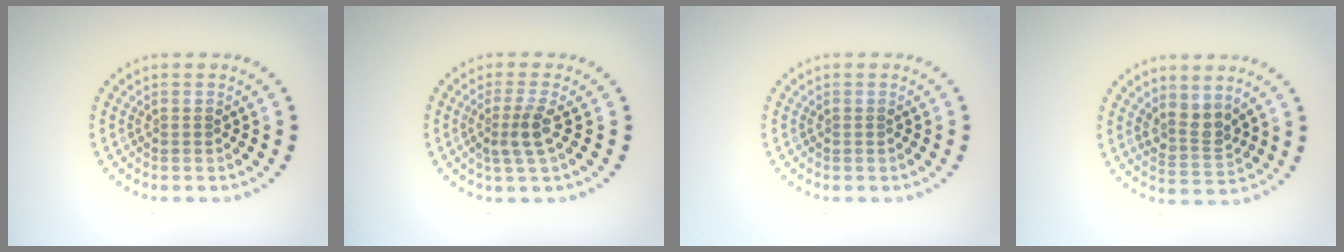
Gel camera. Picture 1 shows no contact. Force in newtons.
{"total": 2.3, "press": 1.8, "slide": 1.4}
{"total": 0.0}
{"total": 2.5, "press": 1.9, "slide": 1.6}